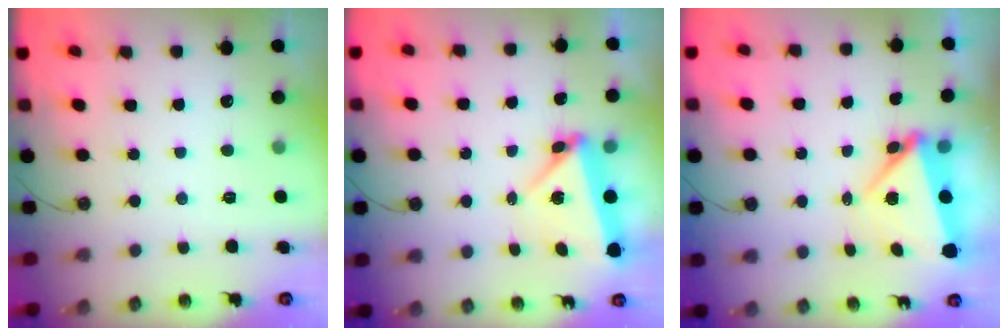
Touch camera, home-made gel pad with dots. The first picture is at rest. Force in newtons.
{"total": 6.1, "press": 5.7, "slide": 2.1}
{"total": 5.1, "press": 4.8, "slide": 1.6}